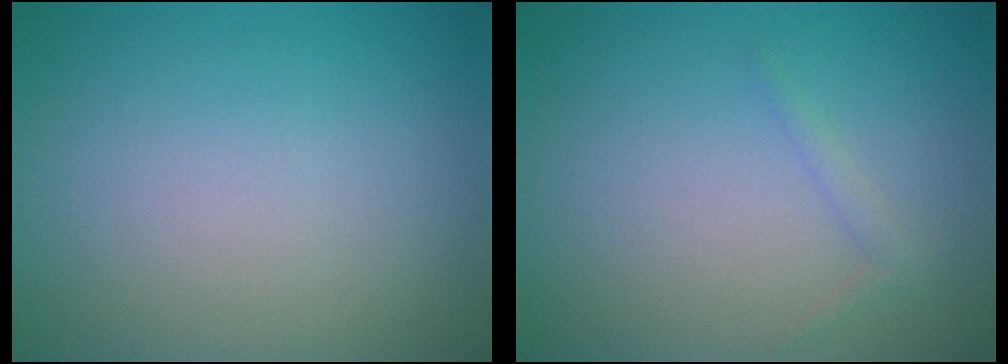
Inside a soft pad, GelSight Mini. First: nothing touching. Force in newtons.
{"total": 0.8, "press": 0.8, "slide": 0.1}